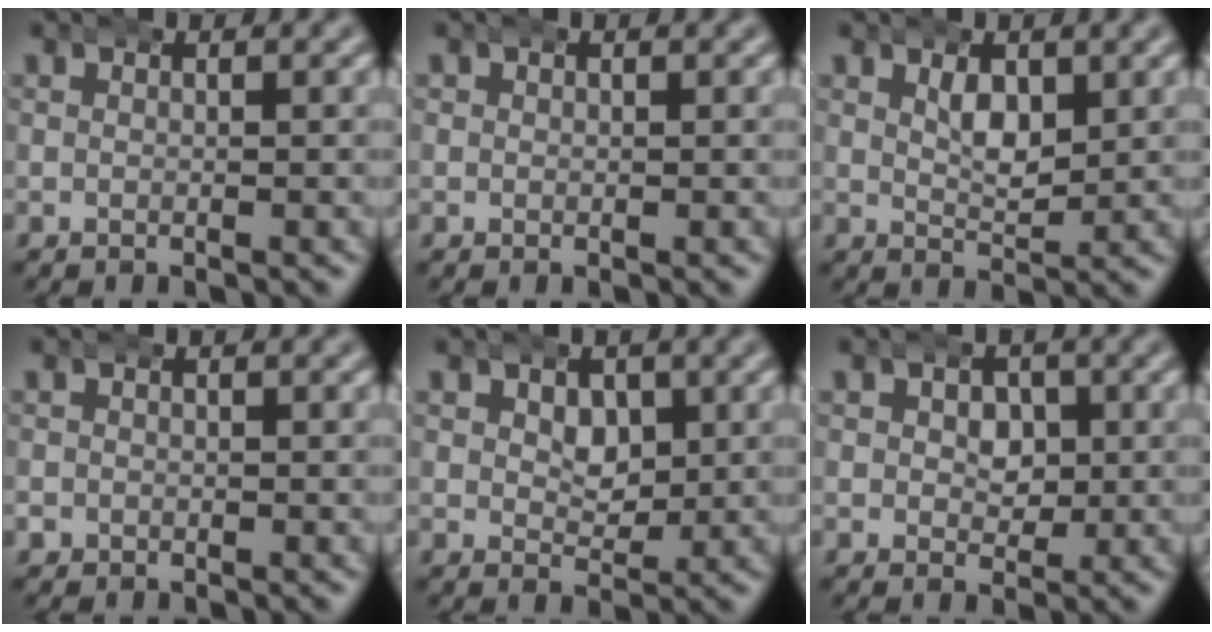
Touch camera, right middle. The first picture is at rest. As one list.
[{"total": 0.8, "force": [0.2, 0.8, 0.0], "torque": [-0.003, -0.003, 0.001]}, {"total": 2.3, "force": [1.2, 1.0, 1.7], "torque": [-0.025, -0.013, 0.022]}, {"total": 1.6, "force": [-0.3, 1.6, 0.1], "torque": [-0.011, -0.006, -0.007]}, {"total": 2.5, "force": [1.1, 1.8, 1.3], "torque": [-0.021, -0.017, 0.026]}, {"total": 2.7, "force": [0.5, 2.4, 1.2], "torque": [-0.018, -0.015, 0.010]}]